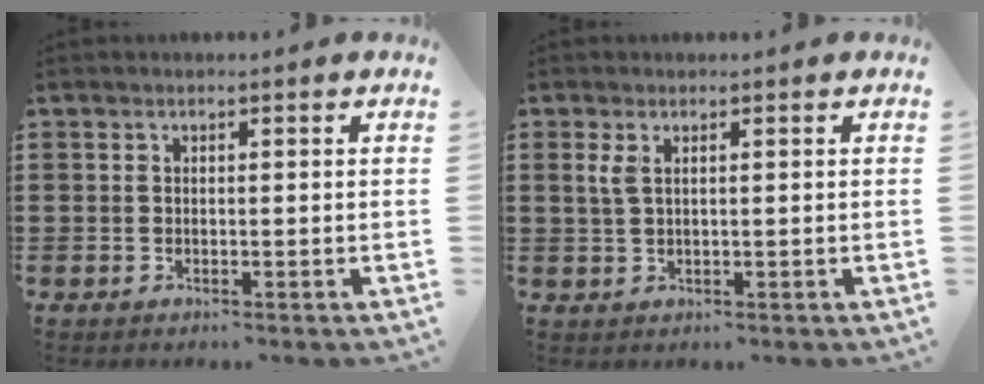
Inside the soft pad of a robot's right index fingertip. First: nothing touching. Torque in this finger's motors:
{"motor_torque": [0.28, 0.02, 0.14, 0.02]}